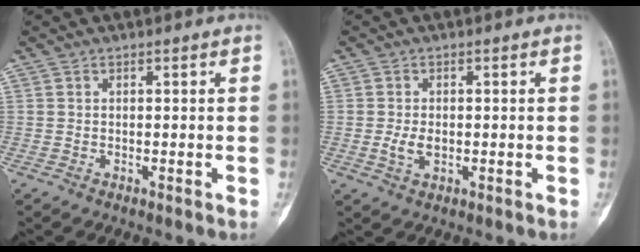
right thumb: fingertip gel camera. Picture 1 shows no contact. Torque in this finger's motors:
{"motor_torque": [1.02, 0.54, 0.37, -0.46, 0.25]}